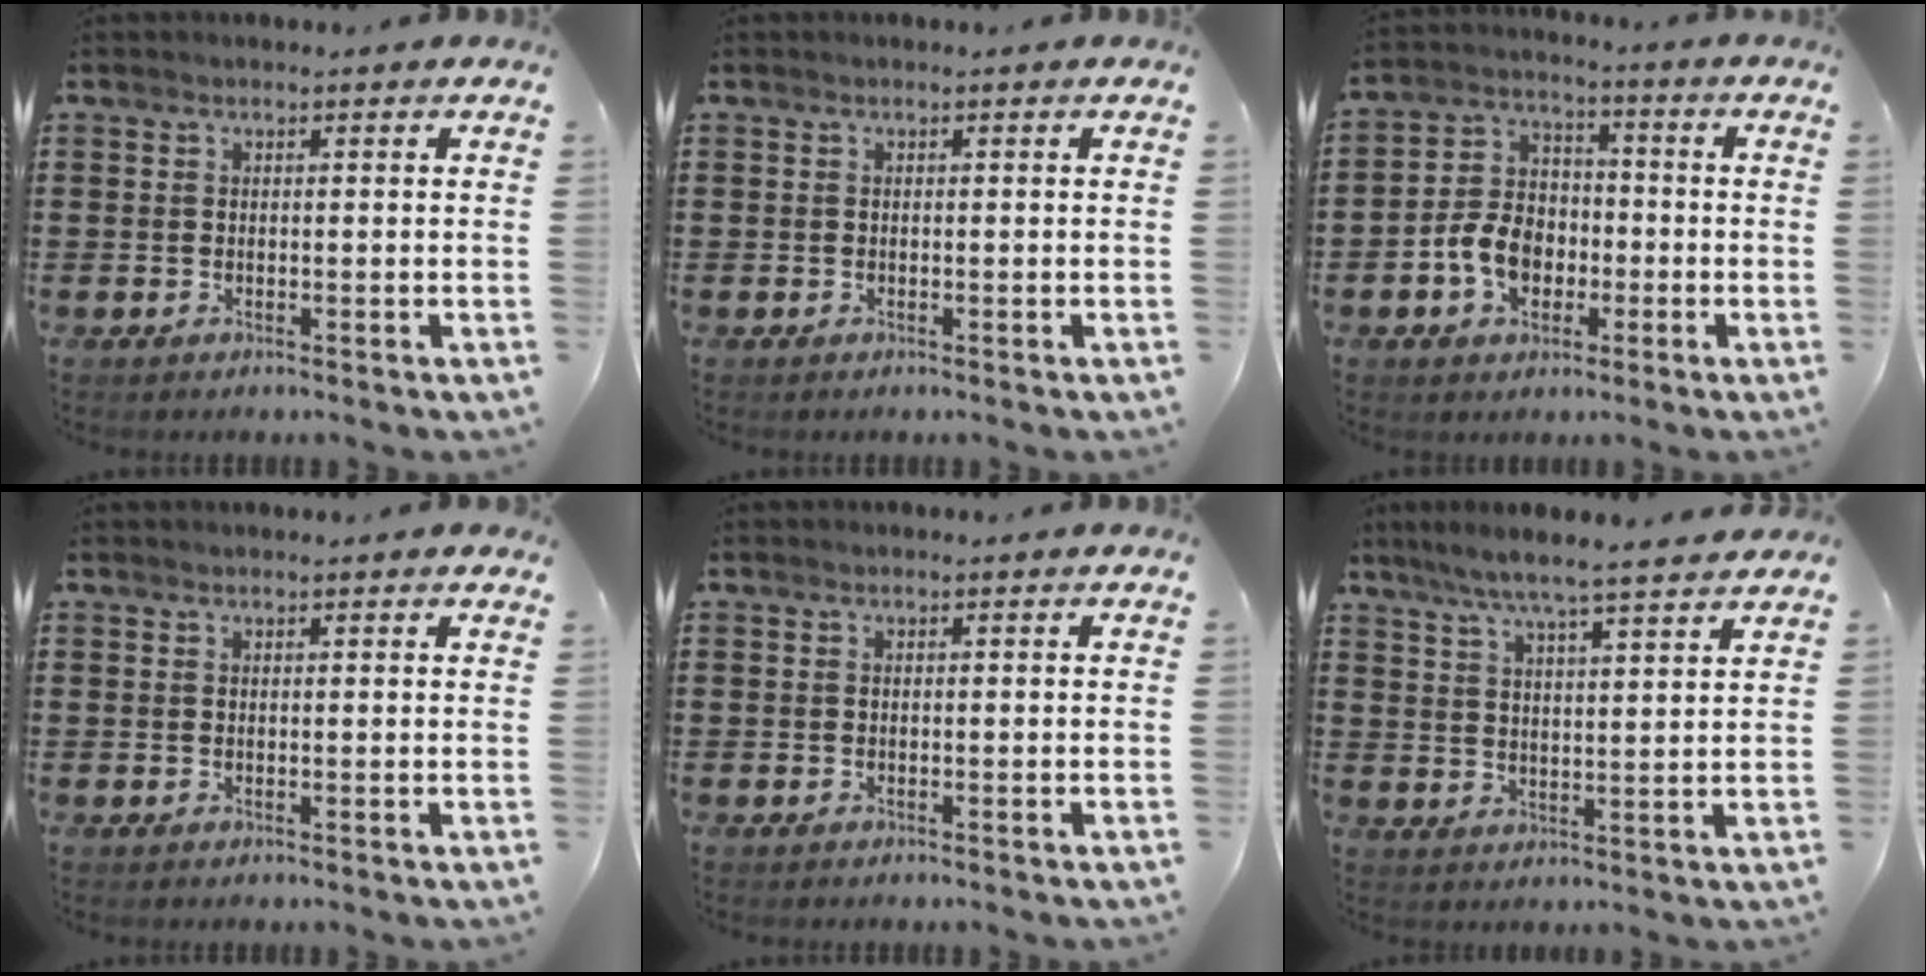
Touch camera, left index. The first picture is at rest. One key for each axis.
{"total": 0.0}
{"total": 7.9, "fx": -2.7, "fy": 5.9, "fz": 4.5, "tx": -0.117, "ty": 0.012, "tz": -0.056}
{"total": 0.7, "fx": 0.5, "fy": 0.0, "fz": 0.4, "tx": -0.009, "ty": 0.000, "tz": 0.010}
{"total": 0.0}
{"total": 5.9, "fx": 5.2, "fy": -0.3, "fz": 2.8, "tx": -0.071, "ty": -0.022, "tz": 0.089}